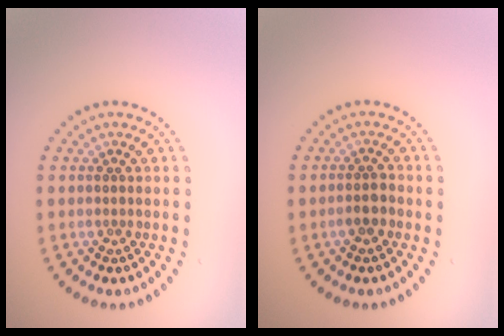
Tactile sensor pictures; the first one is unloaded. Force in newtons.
{"total": 1.7, "press": 1.6, "slide": 0.6}